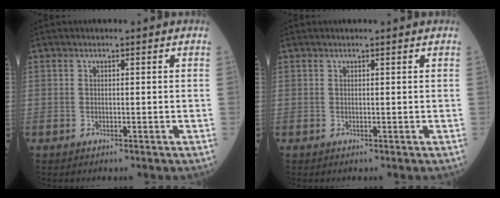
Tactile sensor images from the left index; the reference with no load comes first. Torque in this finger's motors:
{"motor_torque": [0.15, -0.09, 0.03, 0.01]}